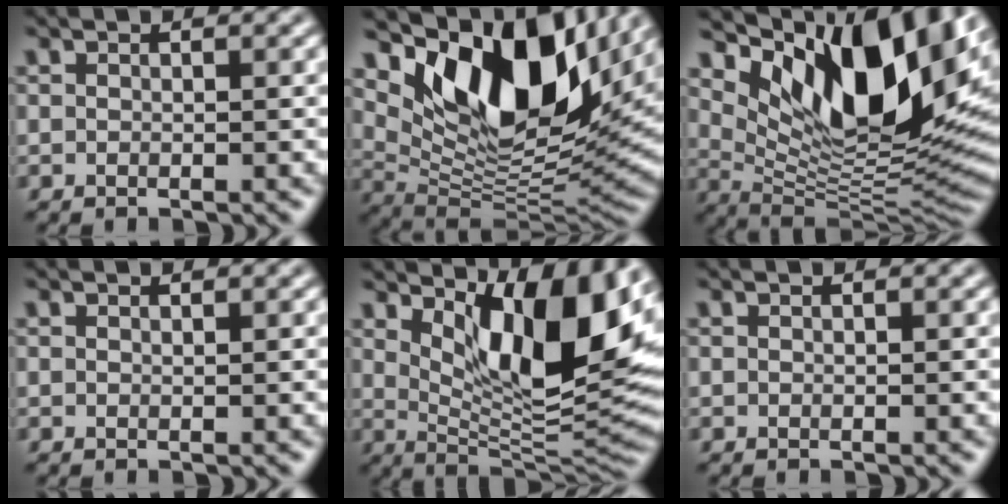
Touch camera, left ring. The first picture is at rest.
{"total": 13.9, "force": [6.8, 6.7, 10.0], "torque": [-0.166, -0.003, 0.127]}
{"total": 13.6, "force": [6.7, 5.7, 10.5], "torque": [-0.165, -0.010, 0.128]}
{"total": 0.0}
{"total": 10.9, "force": [3.8, 4.4, 9.3], "torque": [-0.138, -0.015, 0.067]}
{"total": 0.0}